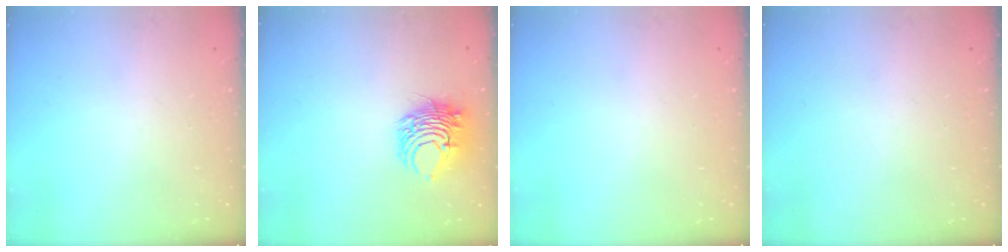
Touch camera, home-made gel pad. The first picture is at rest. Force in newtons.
{"total": 8.7, "press": 8.7, "slide": 0.9}
{"total": 0.0}
{"total": 0.0}